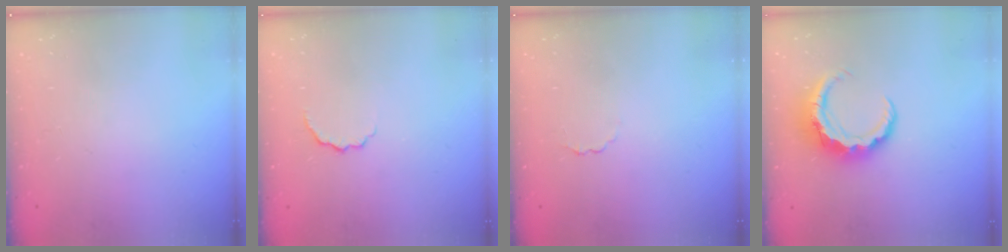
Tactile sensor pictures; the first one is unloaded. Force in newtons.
{"total": 4.9, "press": 4.8, "slide": 1.3}
{"total": 1.7, "press": 1.7, "slide": 0.5}
{"total": 7.9, "press": 7.7, "slide": 1.7}